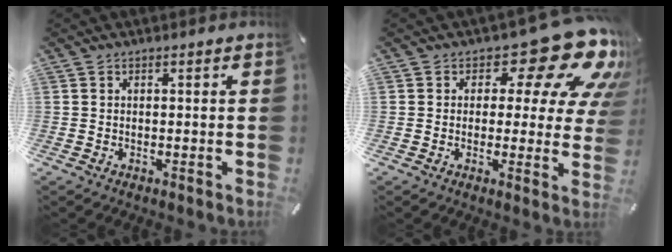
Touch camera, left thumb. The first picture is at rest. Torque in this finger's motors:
{"motor_torque": [0.73, 0.70, 0.16, -0.08, 0.20]}